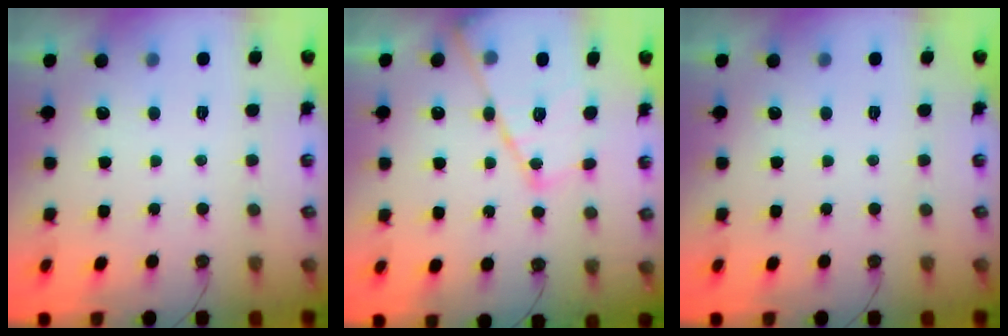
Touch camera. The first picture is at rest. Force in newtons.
{"total": 16.9, "press": 16.9, "slide": 1.1}
{"total": 0.0}